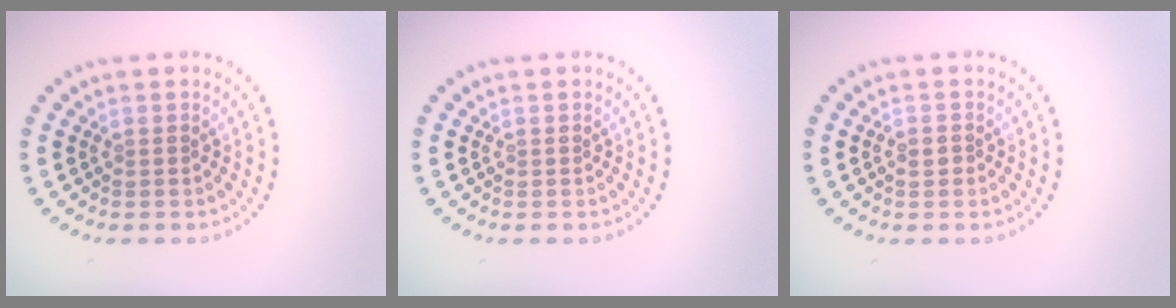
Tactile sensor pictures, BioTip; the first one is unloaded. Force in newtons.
{"total": 0.0}
{"total": 0.6, "press": 0.6, "slide": 0.1}